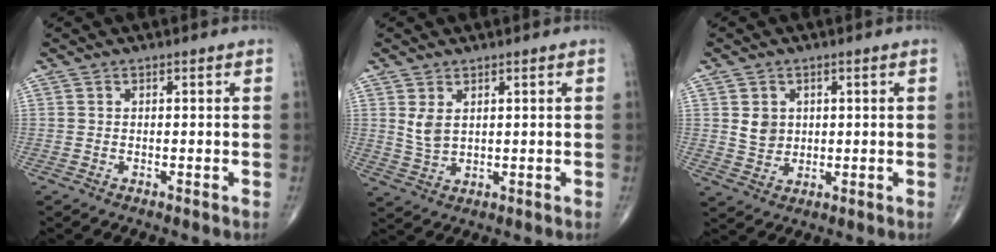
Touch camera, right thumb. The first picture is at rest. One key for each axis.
{"total": 3.7, "fx": 1.4, "fy": 2.1, "fz": 2.7, "tx": -0.052, "ty": -0.010, "tz": 0.038}
{"total": 4.4, "fx": 1.0, "fy": 3.8, "fz": 2.1, "tx": -0.019, "ty": -0.008, "tz": 0.025}